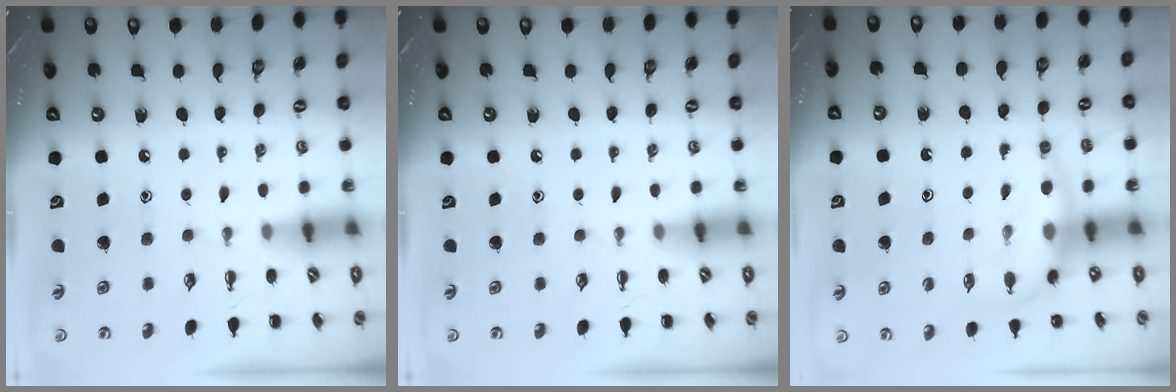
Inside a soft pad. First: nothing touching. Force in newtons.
{"total": 0.0}
{"total": 8.2, "press": 8.1, "slide": 1.4}